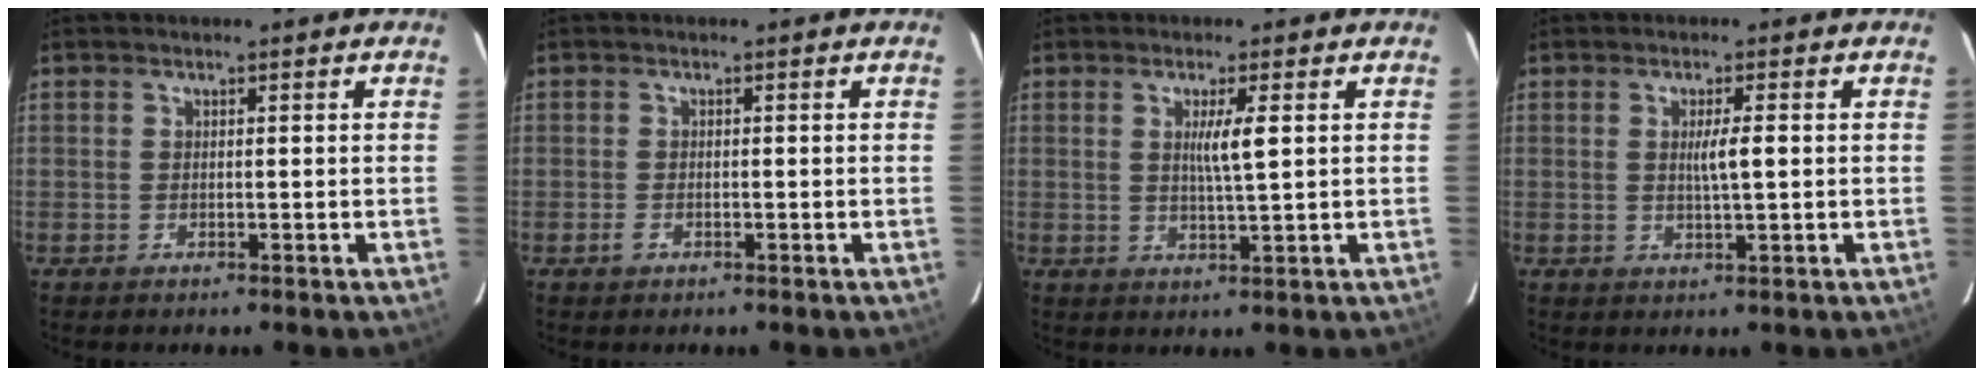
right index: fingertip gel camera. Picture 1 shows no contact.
{"total": 0.8, "force": [-0.5, 0.4, 0.4], "torque": [-0.012, -0.001, -0.005]}
{"total": 3.9, "force": [0.9, -0.3, 3.8], "torque": [-0.069, -0.006, 0.015]}
{"total": 2.9, "force": [0.3, 0.0, 2.9], "torque": [-0.053, -0.002, 0.004]}